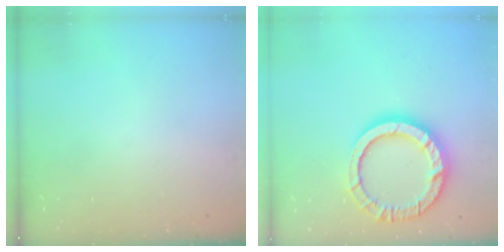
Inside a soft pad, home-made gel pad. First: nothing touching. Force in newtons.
{"total": 14.5, "press": 14.5, "slide": 1.1}